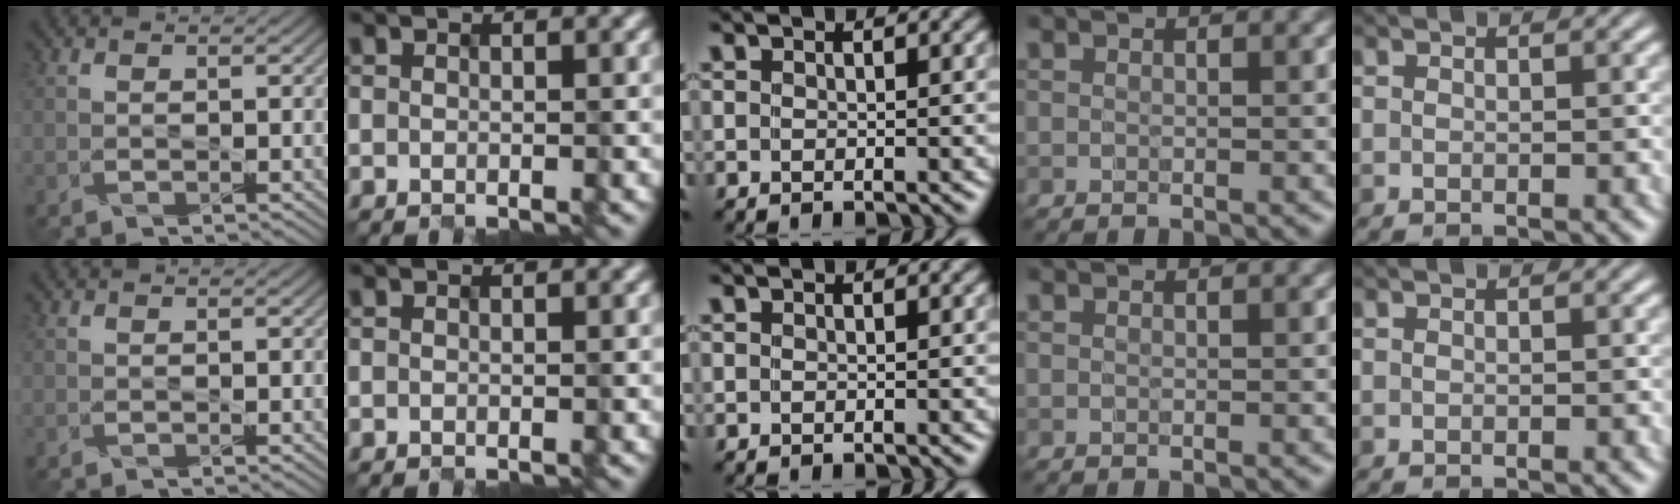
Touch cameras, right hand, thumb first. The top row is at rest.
{}